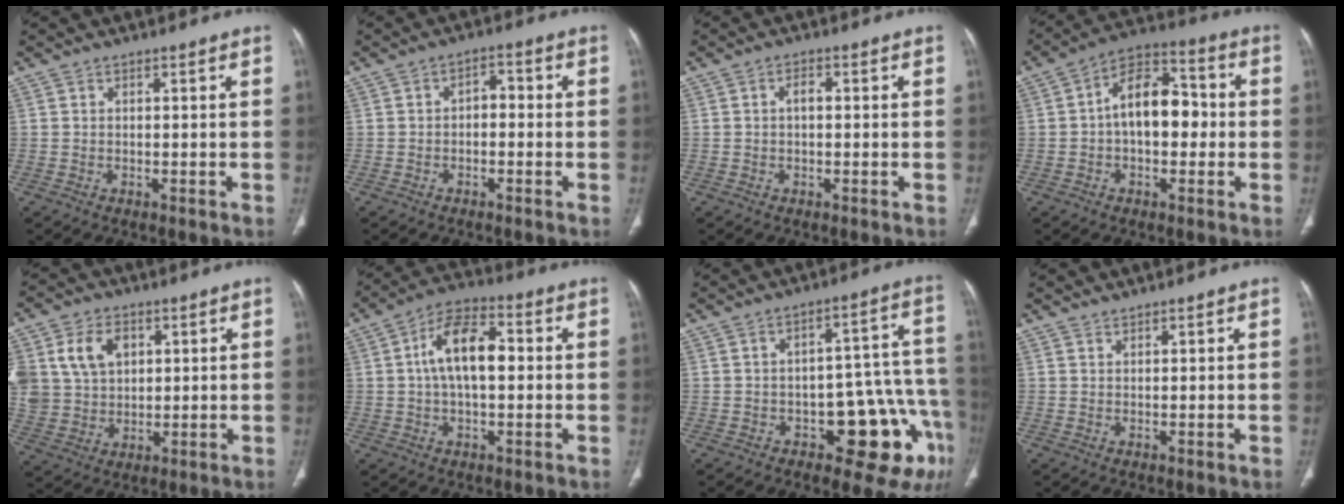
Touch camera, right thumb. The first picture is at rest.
{"total": 3.1, "force": [-0.6, 2.0, 2.3], "torque": [-0.022, 0.018, -0.019]}
{"total": 1.8, "force": [0.0, 1.0, 1.5], "torque": [-0.022, 0.006, -0.003]}
{"total": 12.4, "force": [-0.3, 7.6, 9.8], "torque": [-0.128, 0.035, -0.017]}
{"total": 14.5, "force": [4.6, 11.0, 8.2], "torque": [-0.164, -0.001, 0.099]}
{"total": 11.2, "force": [1.1, 5.8, 9.5], "torque": [-0.166, 0.023, 0.011]}
{"total": 15.7, "force": [-6.6, 7.0, 12.4], "torque": [-0.091, 0.056, -0.070]}
{"total": 0.9, "force": [0.9, 0.1, 0.0], "torque": [0.001, -0.008, 0.017]}